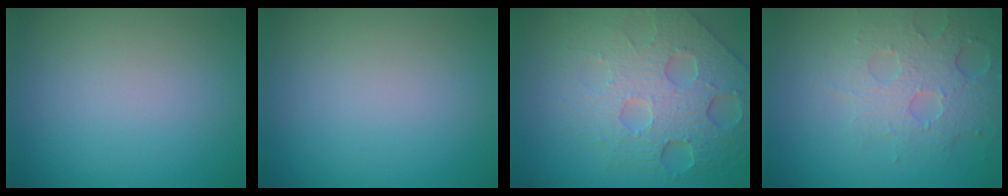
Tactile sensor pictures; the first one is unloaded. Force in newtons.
{"total": 0.0}
{"total": 8.3, "press": 5.5, "slide": 6.2}
{"total": 3.8, "press": 3.8, "slide": 0.7}